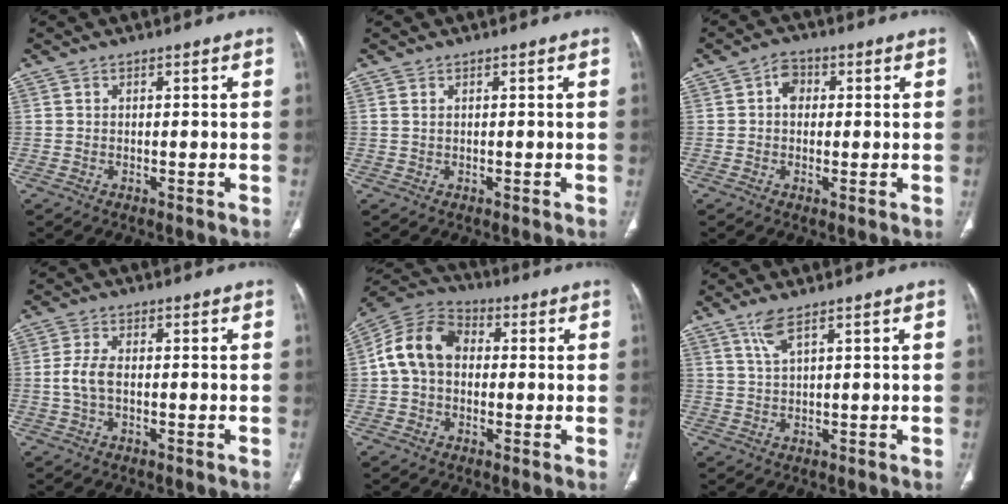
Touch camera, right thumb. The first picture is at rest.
{"total": 0.8, "force": [0.4, 0.5, 0.5], "torque": [-0.012, 0.002, 0.009]}
{"total": 4.4, "force": [0.7, 3.3, 2.8], "torque": [-0.025, 0.003, 0.005]}
{"total": 4.2, "force": [-0.4, 2.1, 3.6], "torque": [-0.091, 0.007, -0.012]}
{"total": 11.6, "force": [0.6, 8.8, 7.5], "torque": [-0.130, 0.033, -0.004]}
{"total": 3.3, "force": [2.0, 0.4, 2.6], "torque": [-0.066, -0.002, 0.050]}